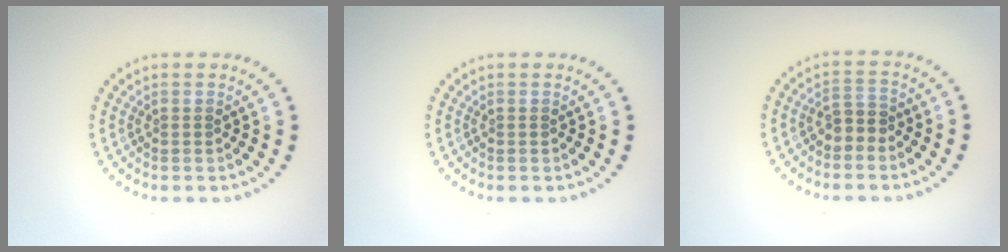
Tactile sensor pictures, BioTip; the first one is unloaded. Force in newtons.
{"total": 0.0}
{"total": 1.9, "press": 1.7, "slide": 0.9}